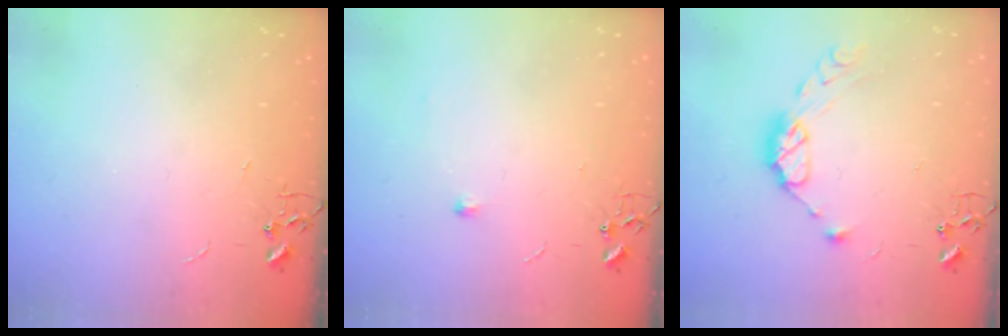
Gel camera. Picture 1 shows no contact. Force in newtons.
{"total": 5.4, "press": 5.3, "slide": 0.7}
{"total": 10.4, "press": 10.4, "slide": 0.9}